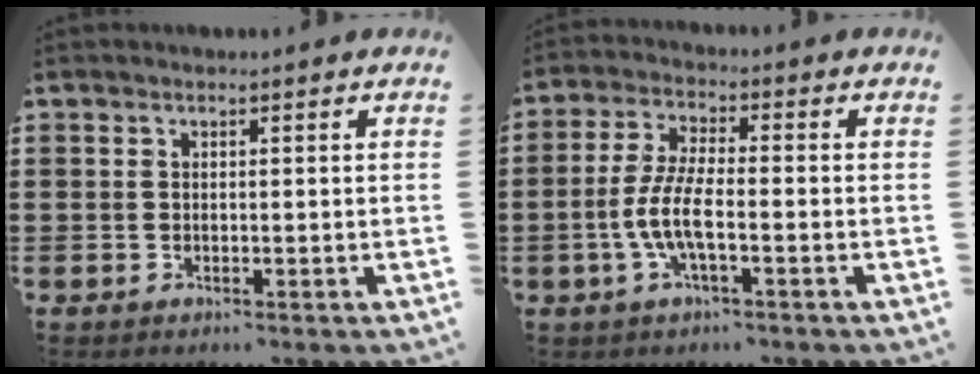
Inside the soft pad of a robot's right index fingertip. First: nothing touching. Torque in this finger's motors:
{"motor_torque": [2.14, 0.00, 0.73, 0.19]}